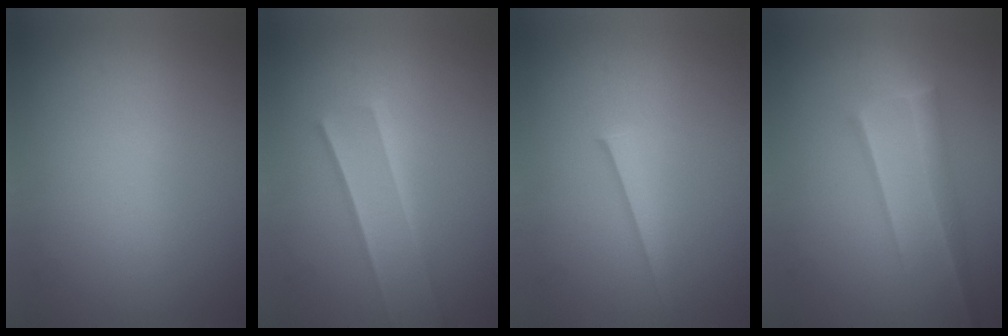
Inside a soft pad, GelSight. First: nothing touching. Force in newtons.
{"total": 1.7}
{"total": 1.1}
{"total": 3.1}